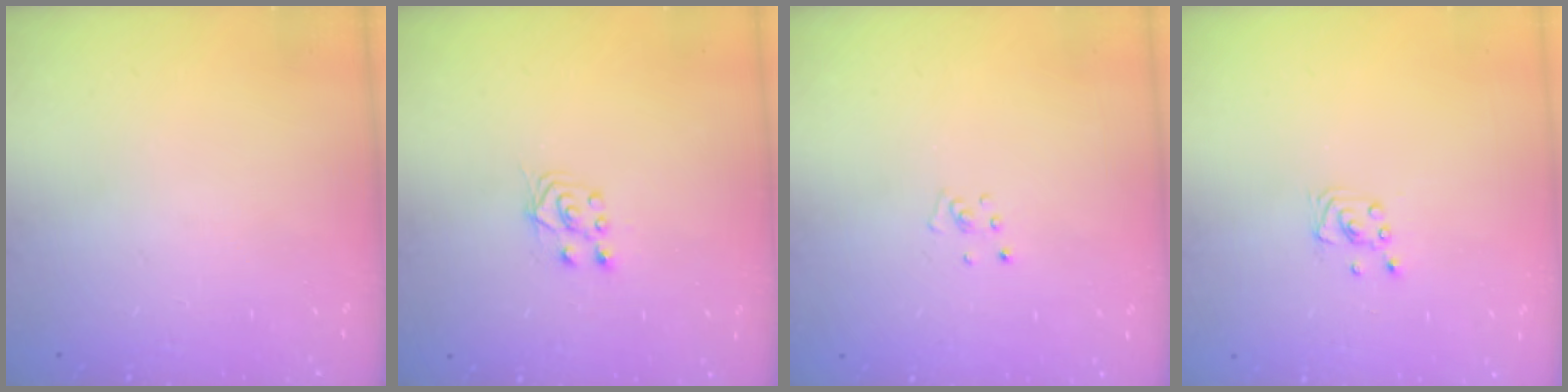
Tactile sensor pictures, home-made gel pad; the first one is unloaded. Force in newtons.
{"total": 5.5, "press": 5.5, "slide": 0.4}
{"total": 2.2, "press": 2.2, "slide": 0.2}
{"total": 2.1, "press": 2.1, "slide": 0.2}